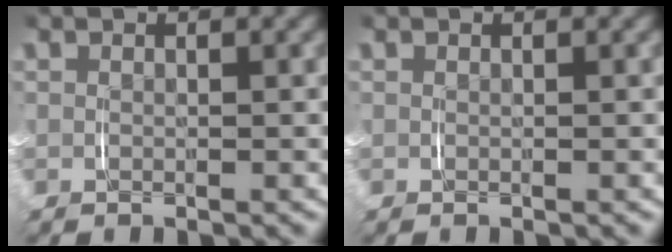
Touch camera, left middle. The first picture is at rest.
{"total": 0.0}